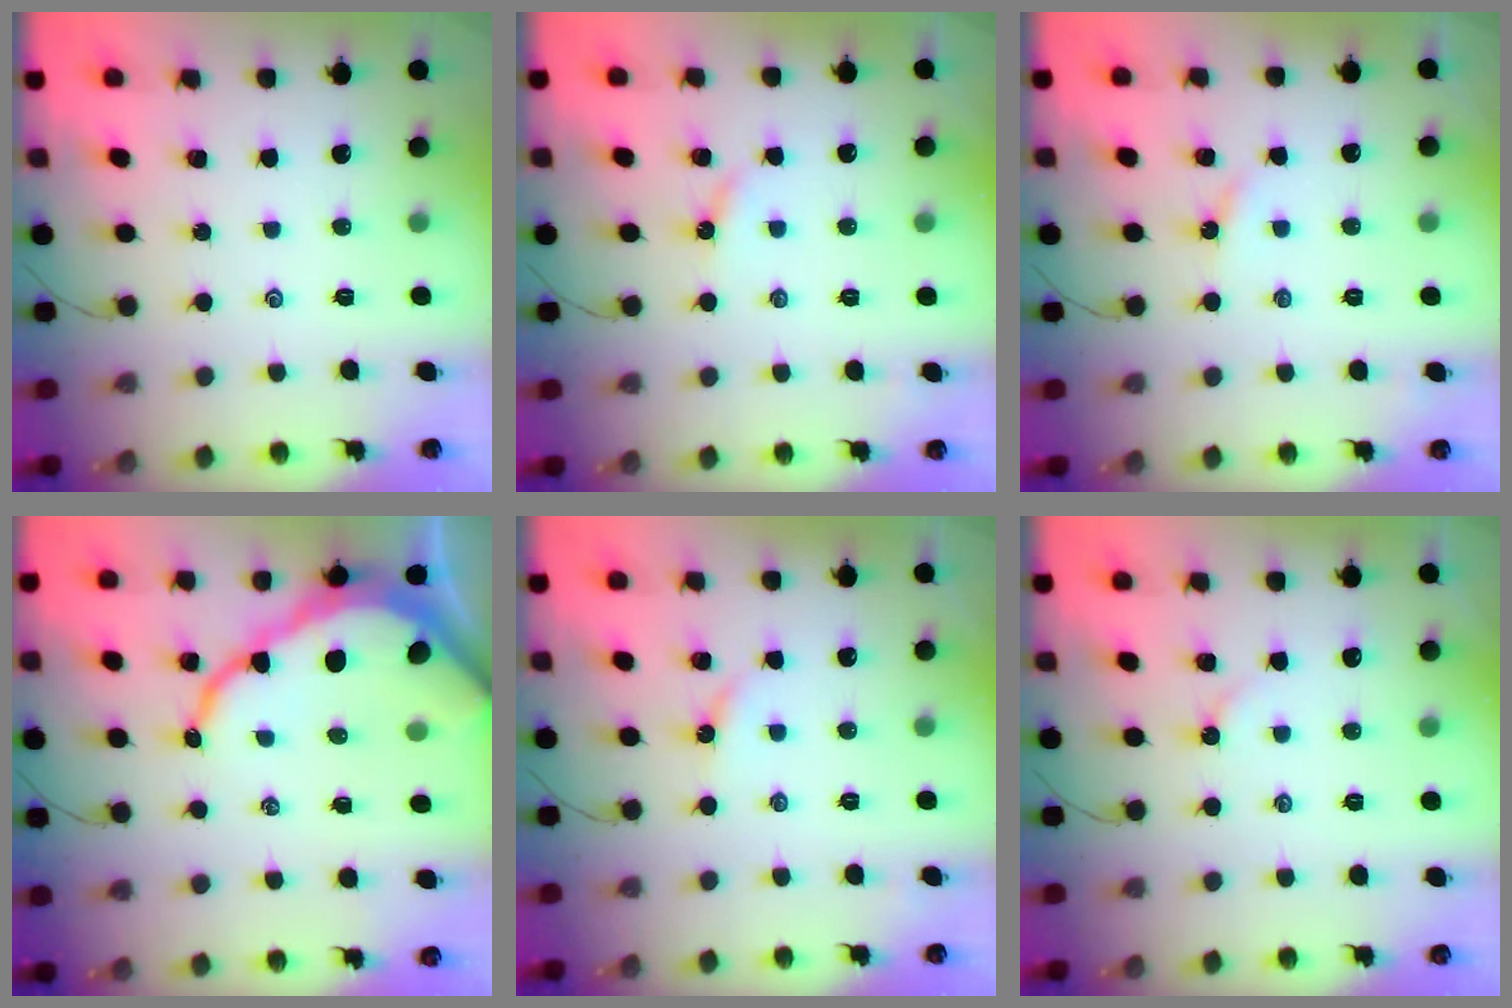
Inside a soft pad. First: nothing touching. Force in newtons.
{"total": 2.9, "press": 2.9, "slide": 0.3}
{"total": 2.7, "press": 2.7, "slide": 0.3}
{"total": 14.8, "press": 14.7, "slide": 1.4}
{"total": 2.8, "press": 2.7, "slide": 0.4}
{"total": 2.1, "press": 2.1, "slide": 0.2}